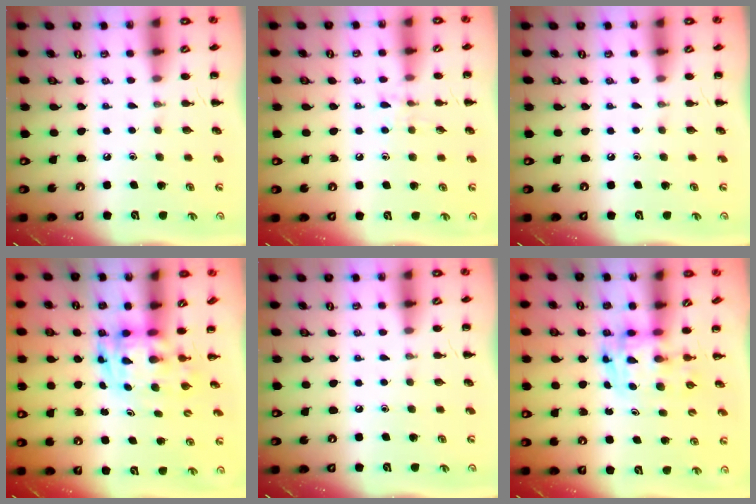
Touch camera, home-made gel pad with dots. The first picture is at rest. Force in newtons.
{"total": 6.9, "press": 6.7, "slide": 1.5}
{"total": 0.0}
{"total": 3.7, "press": 3.6, "slide": 0.8}
{"total": 0.0}
{"total": 3.4, "press": 3.4, "slide": 0.6}